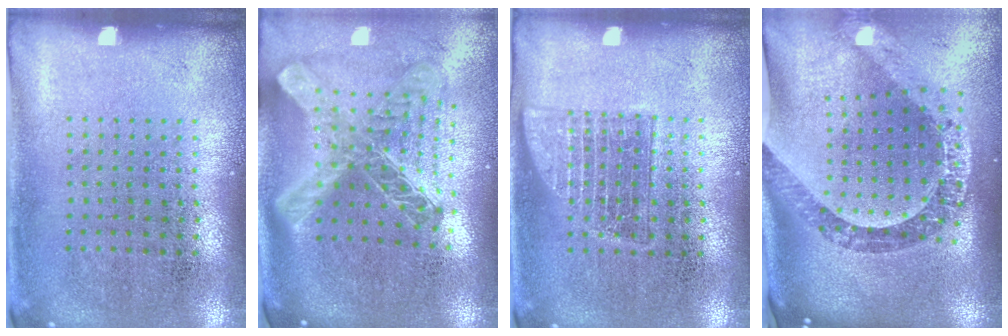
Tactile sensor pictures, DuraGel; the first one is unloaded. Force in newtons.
{"total": 2.8, "press": 2.1, "slide": 1.9}
{"total": 1.1, "press": 1.1, "slide": 0.3}
{"total": 2.8, "press": 2.1, "slide": 1.8}